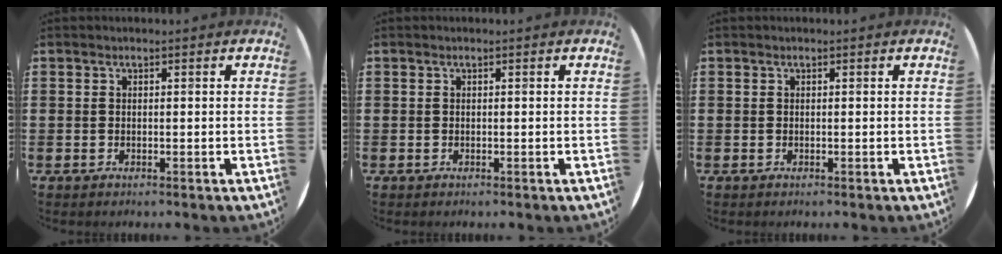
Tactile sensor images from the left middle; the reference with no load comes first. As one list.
[{"total": 0.0}, {"total": 0.0}]